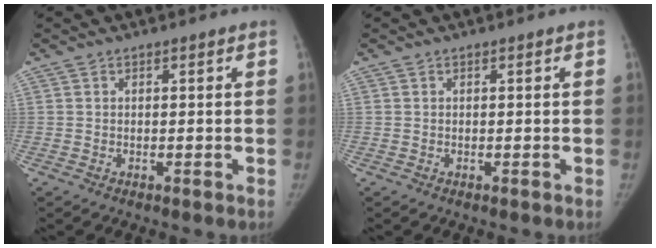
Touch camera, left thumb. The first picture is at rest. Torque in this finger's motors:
{"motor_torque": [0.08, -0.06, 0.18, -0.06, 0.02]}